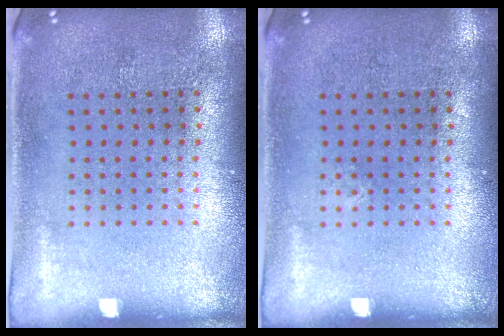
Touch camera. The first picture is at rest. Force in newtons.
{"total": 0.0}